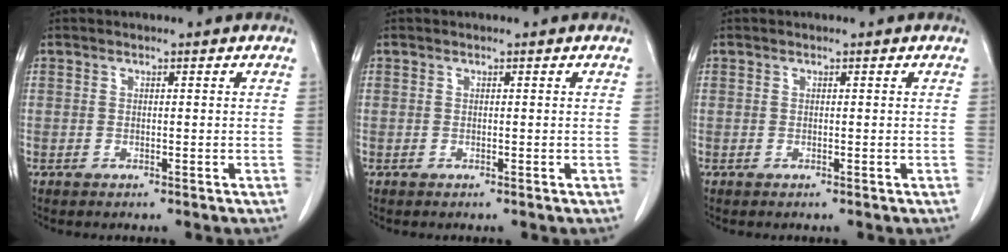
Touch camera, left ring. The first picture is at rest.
{"total": 0.0}
{"total": 0.0}